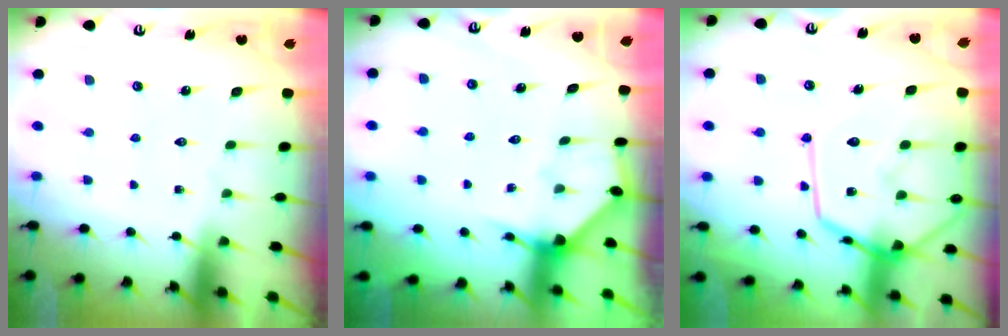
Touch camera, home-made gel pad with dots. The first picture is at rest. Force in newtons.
{"total": 3.1, "press": 3.1, "slide": 0.4}
{"total": 17.7, "press": 17.6, "slide": 1.6}